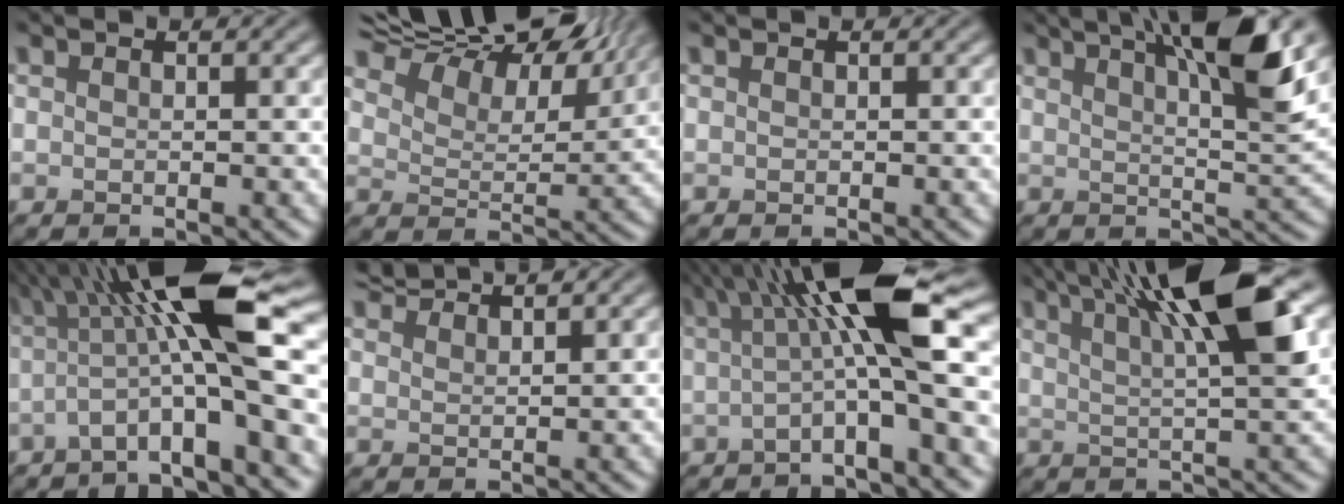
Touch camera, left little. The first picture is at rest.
{"total": 13.1, "force": [11.0, 4.0, 5.9], "torque": [-0.127, 0.019, 0.158]}
{"total": 0.8, "force": [-0.4, -0.3, -0.6], "torque": [0.008, -0.003, 0.001]}
{"total": 8.4, "force": [4.2, 1.5, 7.2], "torque": [-0.090, 0.013, 0.072]}
{"total": 11.1, "force": [0.0, 2.0, 10.9], "torque": [-0.166, 0.014, 0.005]}
{"total": 2.5, "force": [2.4, -0.2, 0.0], "torque": [0.008, 0.003, 0.058]}
{"total": 9.5, "force": [0.8, 1.4, 9.3], "torque": [-0.134, 0.005, 0.018]}
{"total": 9.5, "force": [4.3, 1.6, 8.3], "torque": [-0.120, 0.009, 0.083]}